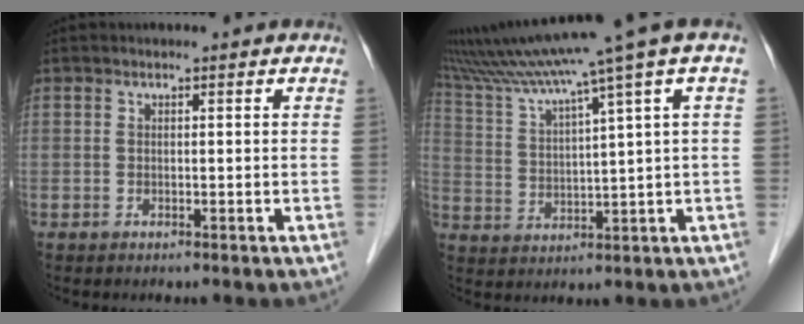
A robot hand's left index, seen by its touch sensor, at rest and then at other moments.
{"total": 14.2, "force": [10.1, -2.2, 9.7], "torque": [-0.166, 0.005, 0.164]}